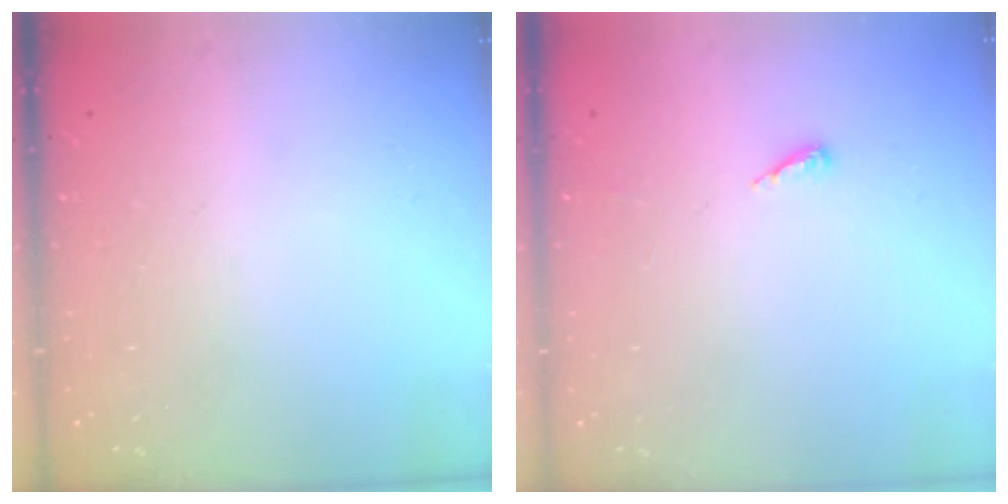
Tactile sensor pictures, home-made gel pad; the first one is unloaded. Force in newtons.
{"total": 2.8, "press": 2.8, "slide": 0.2}